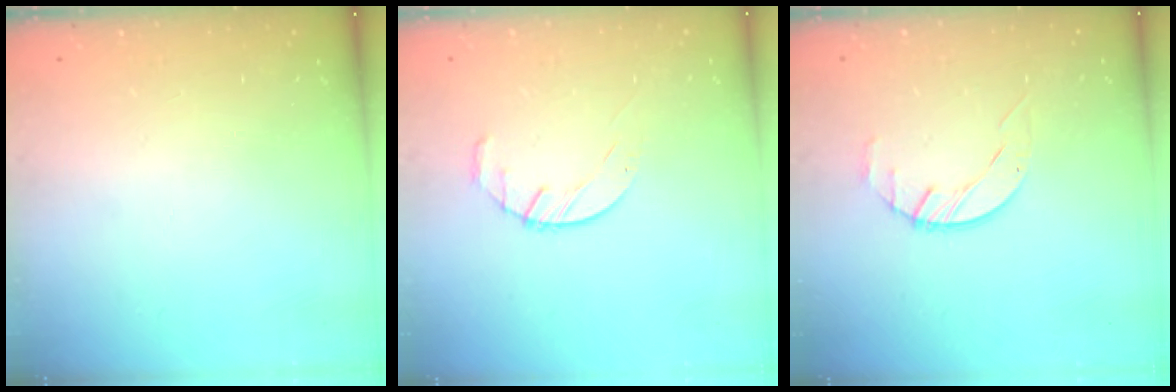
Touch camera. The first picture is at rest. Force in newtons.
{"total": 4.8, "press": 4.7, "slide": 0.6}
{"total": 2.1, "press": 2.0, "slide": 0.3}